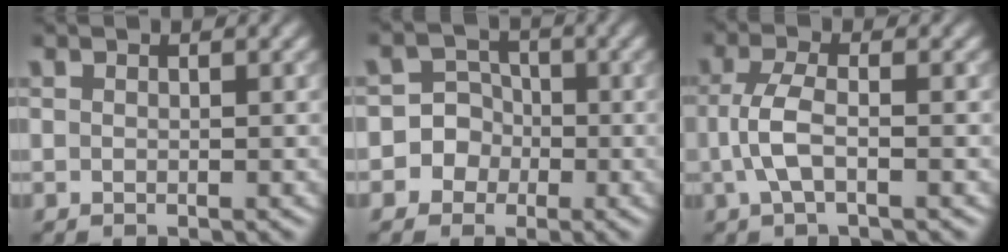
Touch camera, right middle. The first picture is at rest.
{"total": 5.9, "force": [-1.8, 5.6, 0.5], "torque": [0.014, 0.019, -0.059]}
{"total": 3.0, "force": [-0.7, 0.9, 2.7], "torque": [-0.063, 0.003, -0.017]}